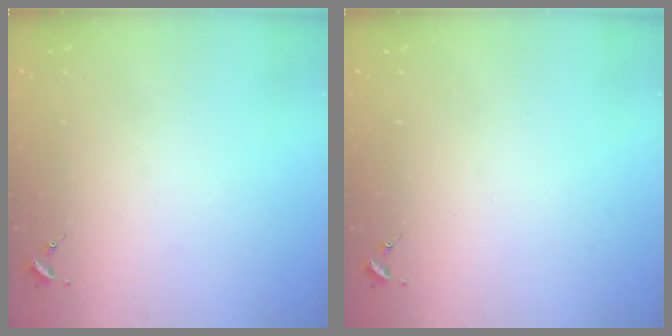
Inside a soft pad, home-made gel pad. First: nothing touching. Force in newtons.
{"total": 0.0}